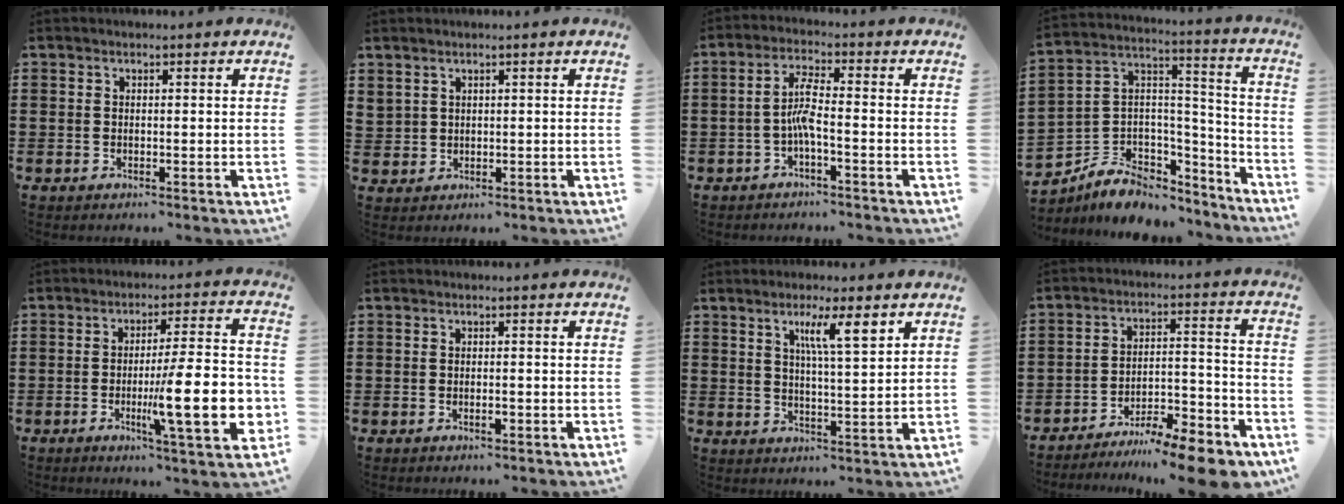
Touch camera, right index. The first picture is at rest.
{"total": 1.6, "force": [1.3, 1.0, 0.1], "torque": [-0.007, 0.005, 0.026]}
{"total": 4.7, "force": [-1.6, 0.7, 4.3], "torque": [-0.087, 0.006, -0.034]}
{"total": 6.4, "force": [-4.1, 4.6, 1.5], "torque": [-0.045, -0.001, -0.076]}
{"total": 15.5, "force": [-3.4, 3.0, 14.9], "torque": [-0.228, -0.009, -0.053]}
{"total": 1.1, "force": [-0.6, 0.4, 0.9], "torque": [-0.019, -0.003, -0.010]}
{"total": 6.5, "force": [3.2, 1.0, 5.6], "torque": [-0.102, 0.001, 0.047]}
{"total": 9.3, "force": [-8.4, 0.9, 3.8], "torque": [-0.043, 0.023, -0.160]}